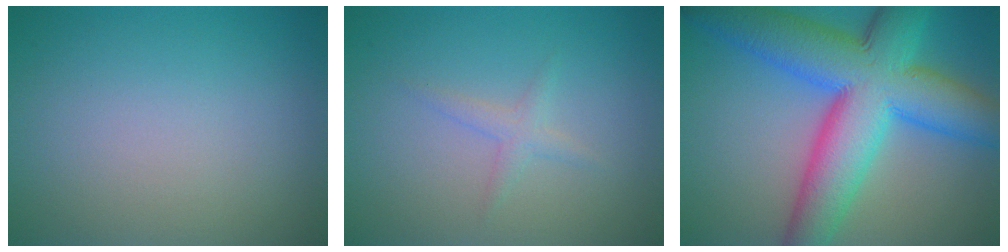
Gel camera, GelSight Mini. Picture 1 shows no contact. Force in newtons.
{"total": 1.3, "press": 1.3, "slide": 0.1}
{"total": 12.7, "press": 12.7, "slide": 0.3}